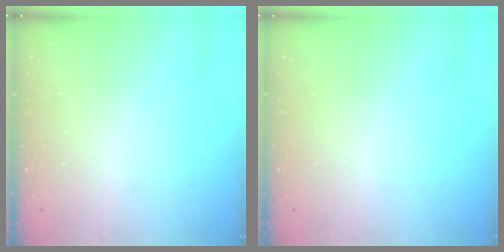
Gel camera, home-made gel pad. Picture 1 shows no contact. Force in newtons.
{"total": 0.0}